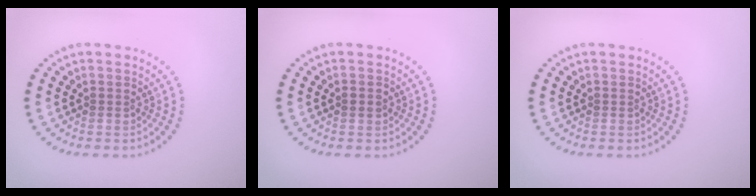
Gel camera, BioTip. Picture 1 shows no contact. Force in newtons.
{"total": 1.1, "press": 1.1, "slide": 0.1}
{"total": 0.0}